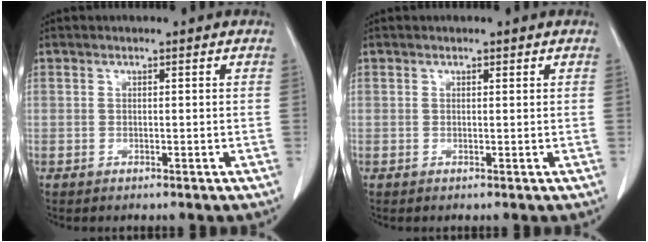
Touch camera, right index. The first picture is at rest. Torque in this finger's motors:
{"motor_torque": [-0.08, 0.15, 0.00, 0.01]}